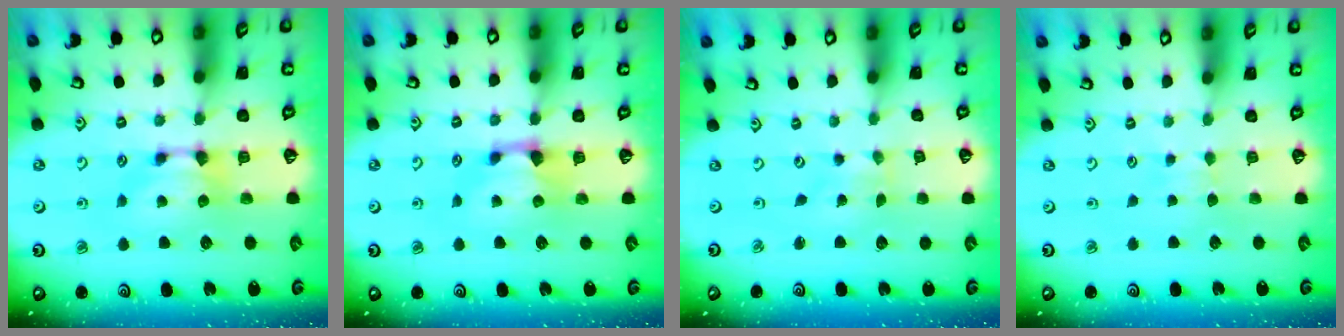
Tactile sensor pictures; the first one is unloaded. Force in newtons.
{"total": 0.7, "press": 0.2, "slide": 0.7}
{"total": 5.5, "press": 5.5, "slide": 0.5}
{"total": 2.5, "press": 2.5, "slide": 0.3}